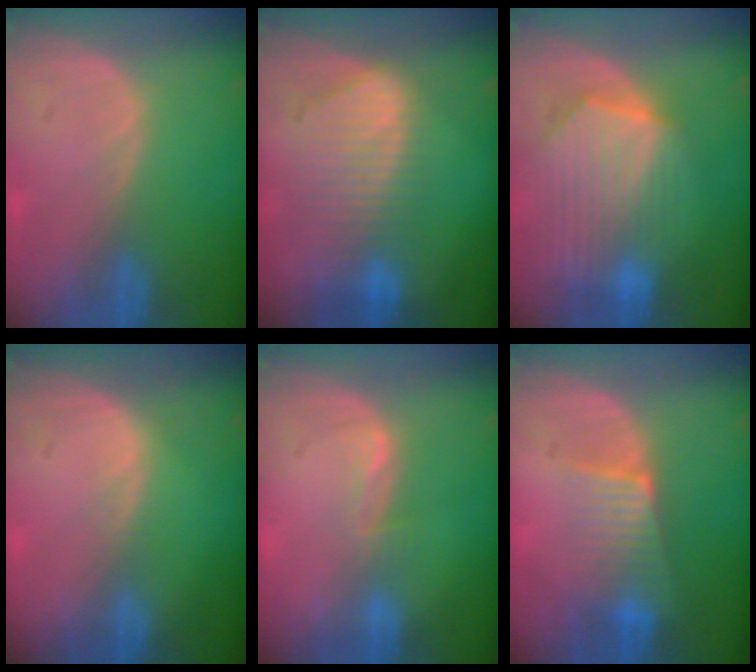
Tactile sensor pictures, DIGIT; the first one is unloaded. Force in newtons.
{"total": 9.2, "press": 8.1, "slide": 4.3}
{"total": 10.3, "press": 9.0, "slide": 5.1}
{"total": 0.6, "press": 0.6, "slide": 0.1}
{"total": 2.0, "press": 2.0, "slide": 0.3}
{"total": 6.5, "press": 5.8, "slide": 3.1}